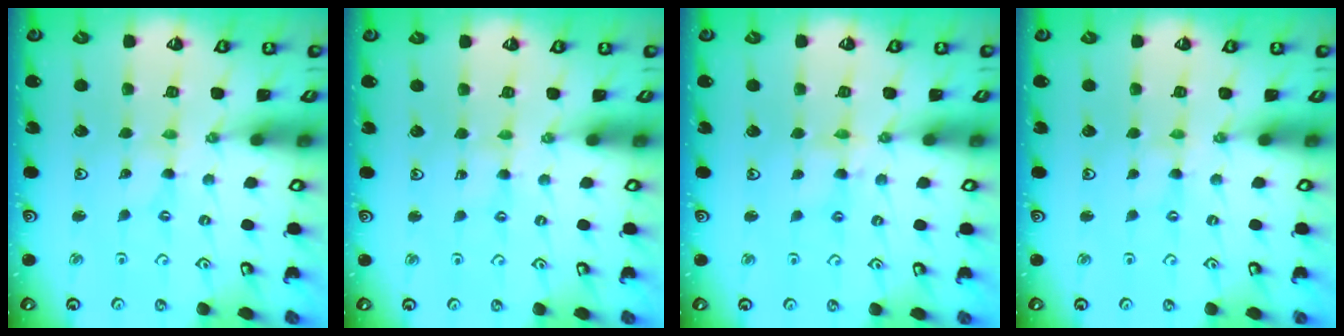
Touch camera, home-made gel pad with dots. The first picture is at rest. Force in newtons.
{"total": 1.4, "press": 1.3, "slide": 0.2}
{"total": 4.0, "press": 4.0, "slide": 0.4}
{"total": 0.0}